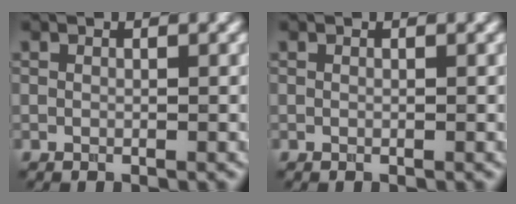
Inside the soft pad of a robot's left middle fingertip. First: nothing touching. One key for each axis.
{"total": 0.0}